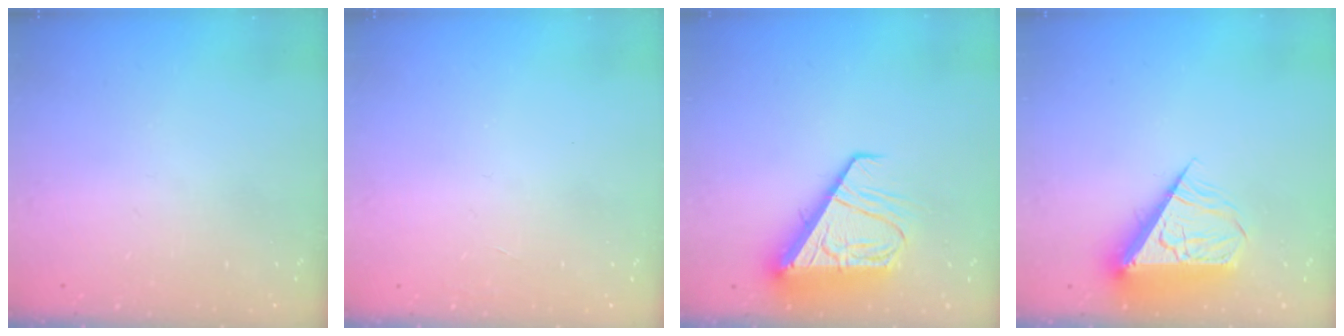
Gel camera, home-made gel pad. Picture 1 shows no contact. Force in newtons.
{"total": 0.0}
{"total": 12.3, "press": 12.3, "slide": 1.4}
{"total": 8.5, "press": 8.4, "slide": 1.2}